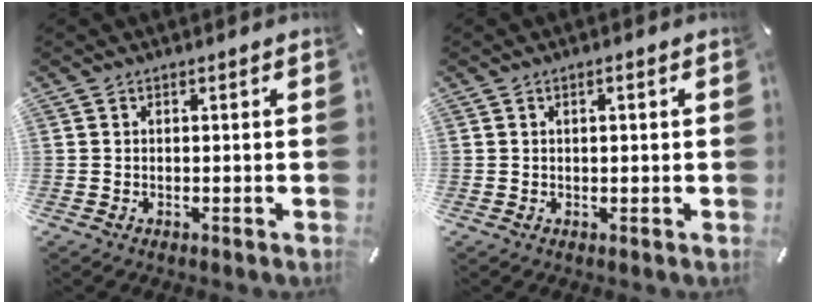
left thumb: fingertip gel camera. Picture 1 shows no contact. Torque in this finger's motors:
{"motor_torque": [-0.08, -0.29, -0.07, 0.13, 0.01]}